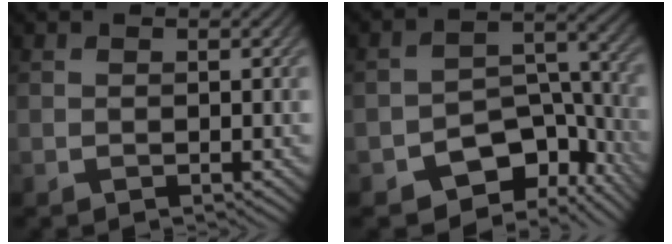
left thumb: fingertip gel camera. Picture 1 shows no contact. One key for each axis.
{"total": 10.4, "fx": -6.3, "fy": 5.8, "fz": 5.8, "tx": -0.079, "ty": -0.019, "tz": -0.103}